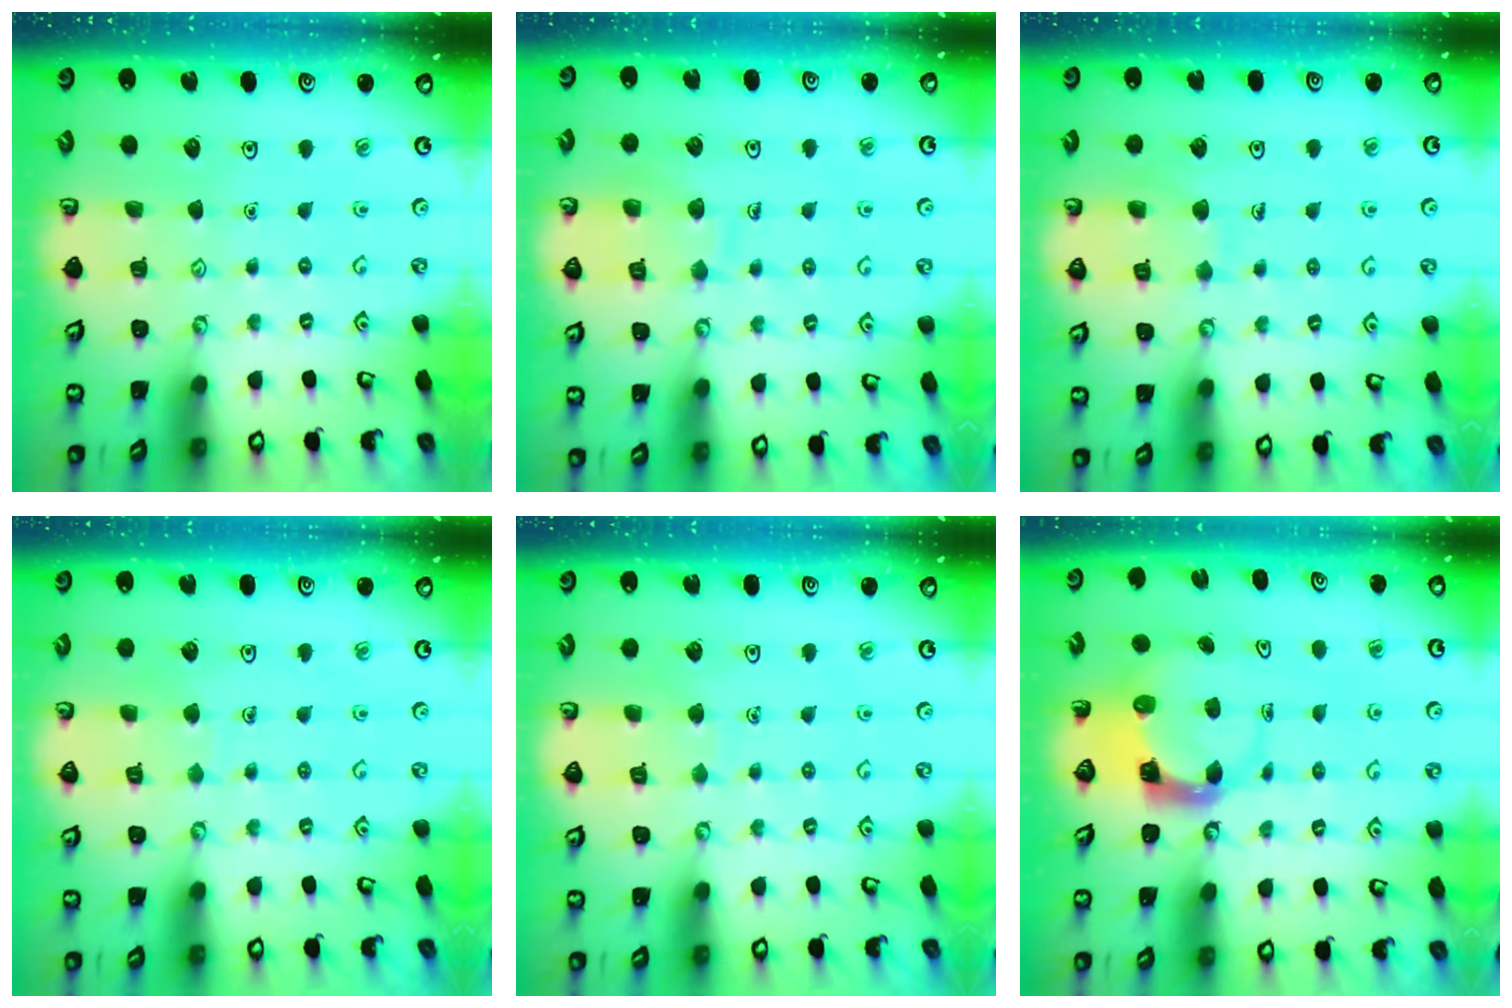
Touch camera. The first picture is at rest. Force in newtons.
{"total": 9.6, "press": 9.6, "slide": 0.9}
{"total": 6.9, "press": 6.9, "slide": 0.6}
{"total": 3.9, "press": 3.9, "slide": 0.4}
{"total": 4.4, "press": 4.4, "slide": 0.4}
{"total": 3.5, "press": 3.5, "slide": 0.5}